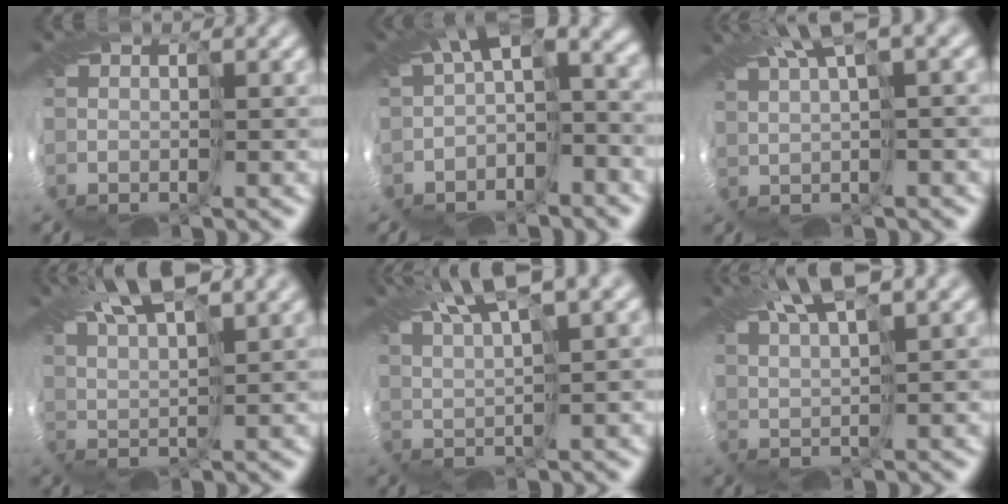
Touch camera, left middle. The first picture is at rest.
{"total": 8.9, "force": [-0.2, 4.4, 7.8], "torque": [-0.117, 0.005, -0.009]}
{"total": 6.3, "force": [3.6, 0.9, 5.0], "torque": [-0.089, 0.023, 0.069]}
{"total": 7.6, "force": [5.0, 1.7, 5.4], "torque": [-0.102, 0.018, 0.085]}
{"total": 8.3, "force": [5.3, 1.5, 6.3], "torque": [-0.114, 0.023, 0.096]}
{"total": 7.0, "force": [4.4, 1.2, 5.2], "torque": [-0.095, 0.022, 0.083]}